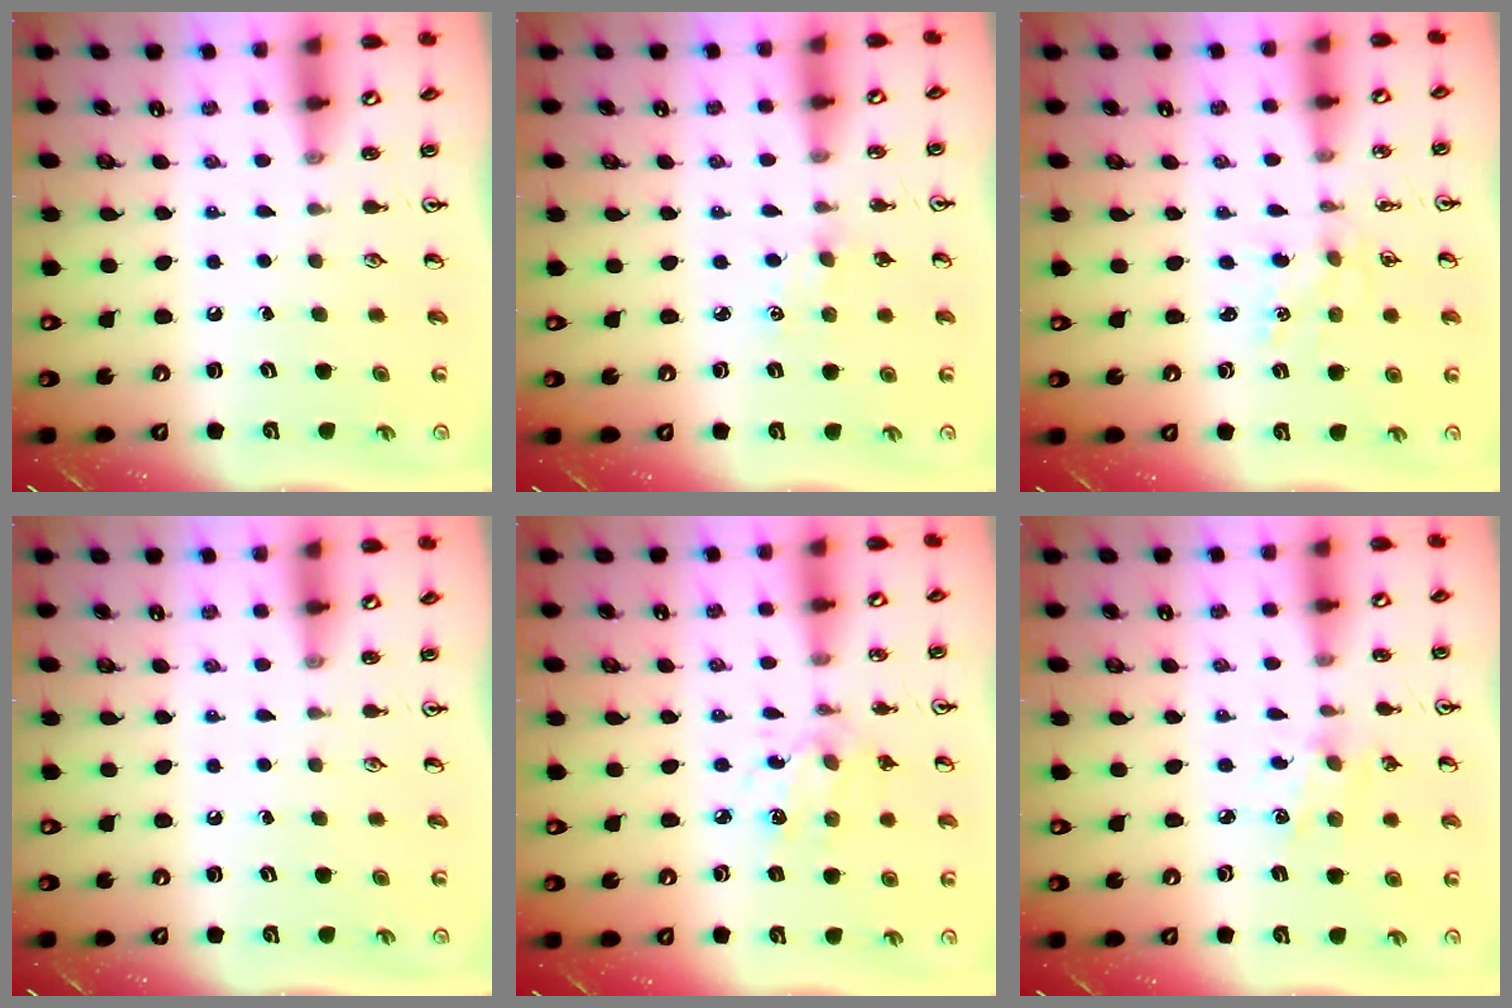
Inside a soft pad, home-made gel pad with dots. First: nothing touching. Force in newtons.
{"total": 1.1, "press": 1.1, "slide": 0.3}
{"total": 1.2, "press": 1.2, "slide": 0.1}
{"total": 0.0}
{"total": 6.1, "press": 6.1, "slide": 0.5}
{"total": 2.4, "press": 2.4, "slide": 0.6}